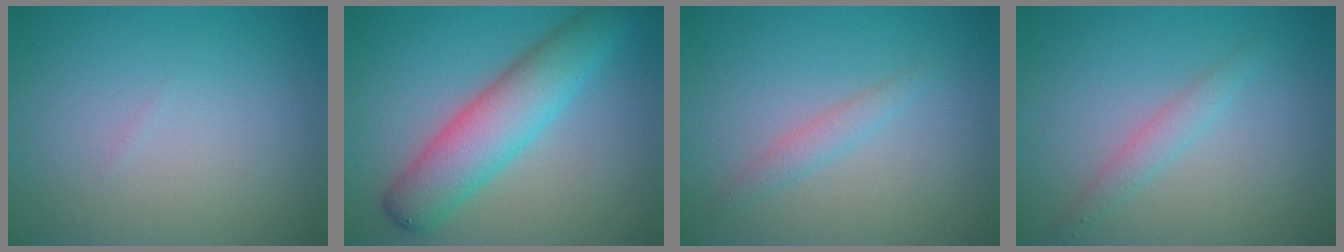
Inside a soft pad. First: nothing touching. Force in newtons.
{"total": 6.5, "press": 6.5, "slide": 0.2}
{"total": 1.4, "press": 1.4, "slide": 0.1}
{"total": 1.6, "press": 1.6, "slide": 0.1}